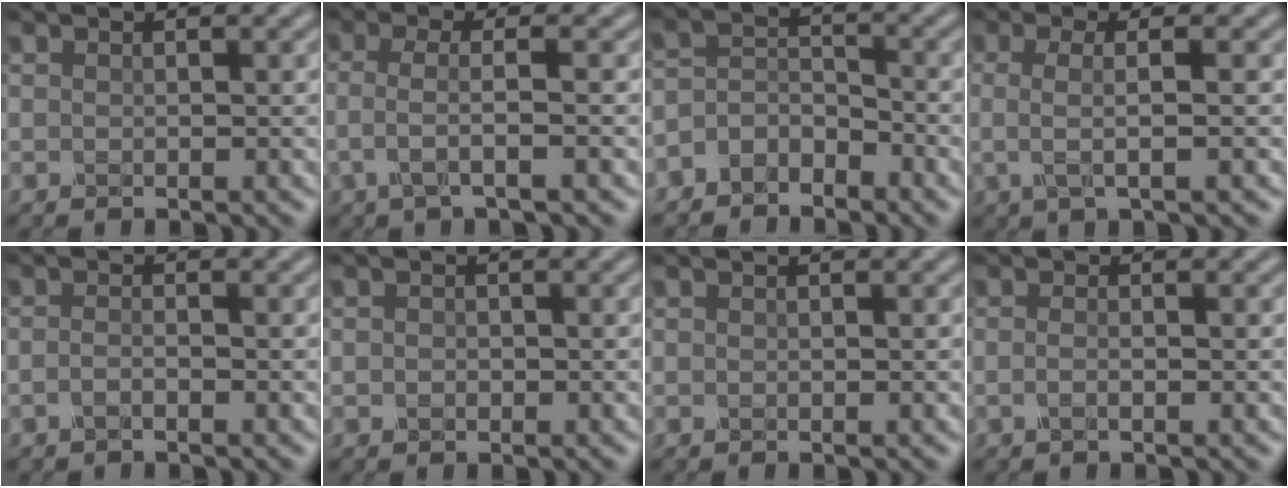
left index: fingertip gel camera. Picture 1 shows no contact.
{"total": 3.2, "force": [-0.5, 0.9, 3.0], "torque": [-0.055, -0.004, -0.016]}
{"total": 3.1, "force": [-2.4, 1.6, 1.0], "torque": [-0.022, 0.006, -0.056]}
{"total": 3.2, "force": [-0.1, 1.0, 3.0], "torque": [-0.057, -0.003, -0.004]}
{"total": 1.0, "force": [-0.6, 0.3, 0.8], "torque": [-0.017, 0.000, -0.013]}
{"total": 0.6, "force": [-0.1, 0.5, 0.3], "torque": [-0.003, -0.003, -0.004]}
{"total": 0.0}
{"total": 1.0, "force": [-0.3, 0.3, 0.9], "torque": [-0.017, -0.004, -0.010]}